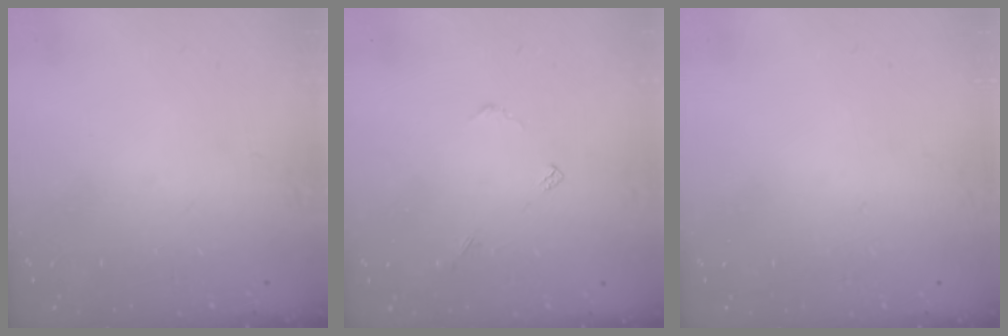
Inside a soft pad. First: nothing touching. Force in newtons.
{"total": 3.6, "press": 3.6, "slide": 0.2}
{"total": 1.9, "press": 1.9, "slide": 0.1}